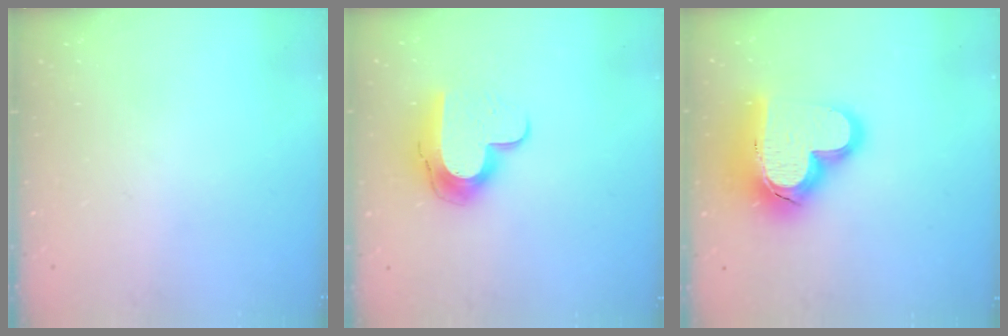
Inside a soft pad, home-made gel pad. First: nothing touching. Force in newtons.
{"total": 12.1, "press": 12.0, "slide": 0.9}
{"total": 20.9, "press": 20.8, "slide": 1.9}